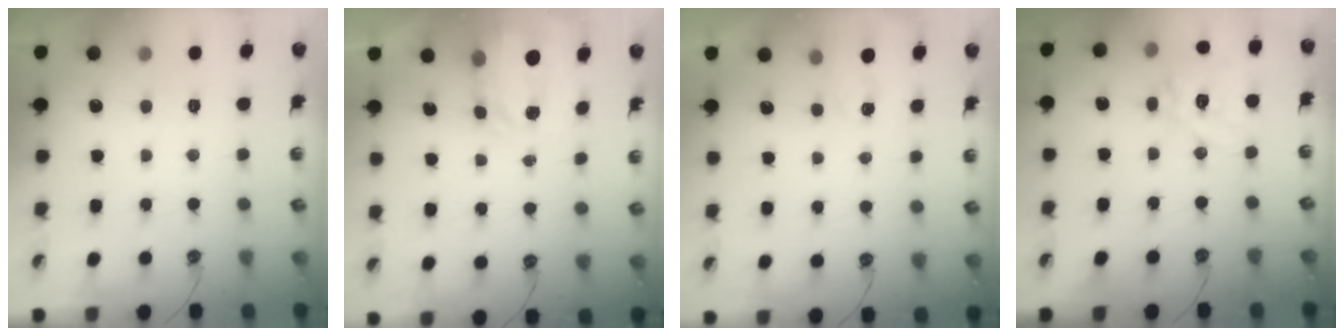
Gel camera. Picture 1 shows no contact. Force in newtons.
{"total": 4.6, "press": 4.5, "slide": 0.6}
{"total": 1.8, "press": 1.8, "slide": 0.3}
{"total": 12.9, "press": 12.8, "slide": 1.7}